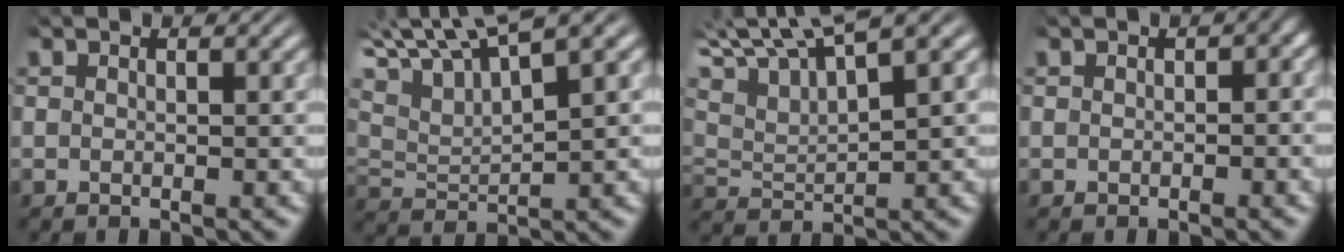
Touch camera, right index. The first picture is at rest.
{"total": 7.8, "force": [4.2, 4.2, 5.0], "torque": [-0.106, 0.005, 0.069]}
{"total": 7.5, "force": [4.7, 3.7, 4.6], "torque": [-0.098, 0.010, 0.073]}
{"total": 0.8, "force": [-0.3, 0.4, 0.6], "torque": [-0.005, 0.000, -0.004]}